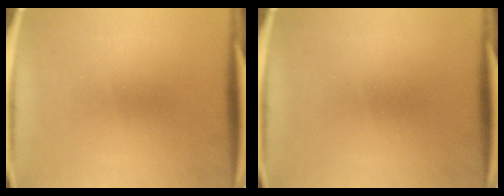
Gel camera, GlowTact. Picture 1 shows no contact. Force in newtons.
{"total": 0.0}